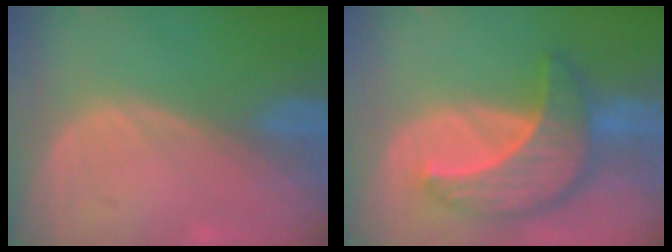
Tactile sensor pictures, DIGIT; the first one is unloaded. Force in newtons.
{"total": 9.6, "press": 9.5, "slide": 0.8}